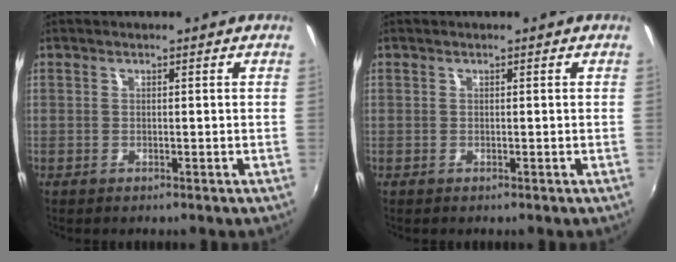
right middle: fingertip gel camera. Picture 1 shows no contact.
{"total": 0.0}